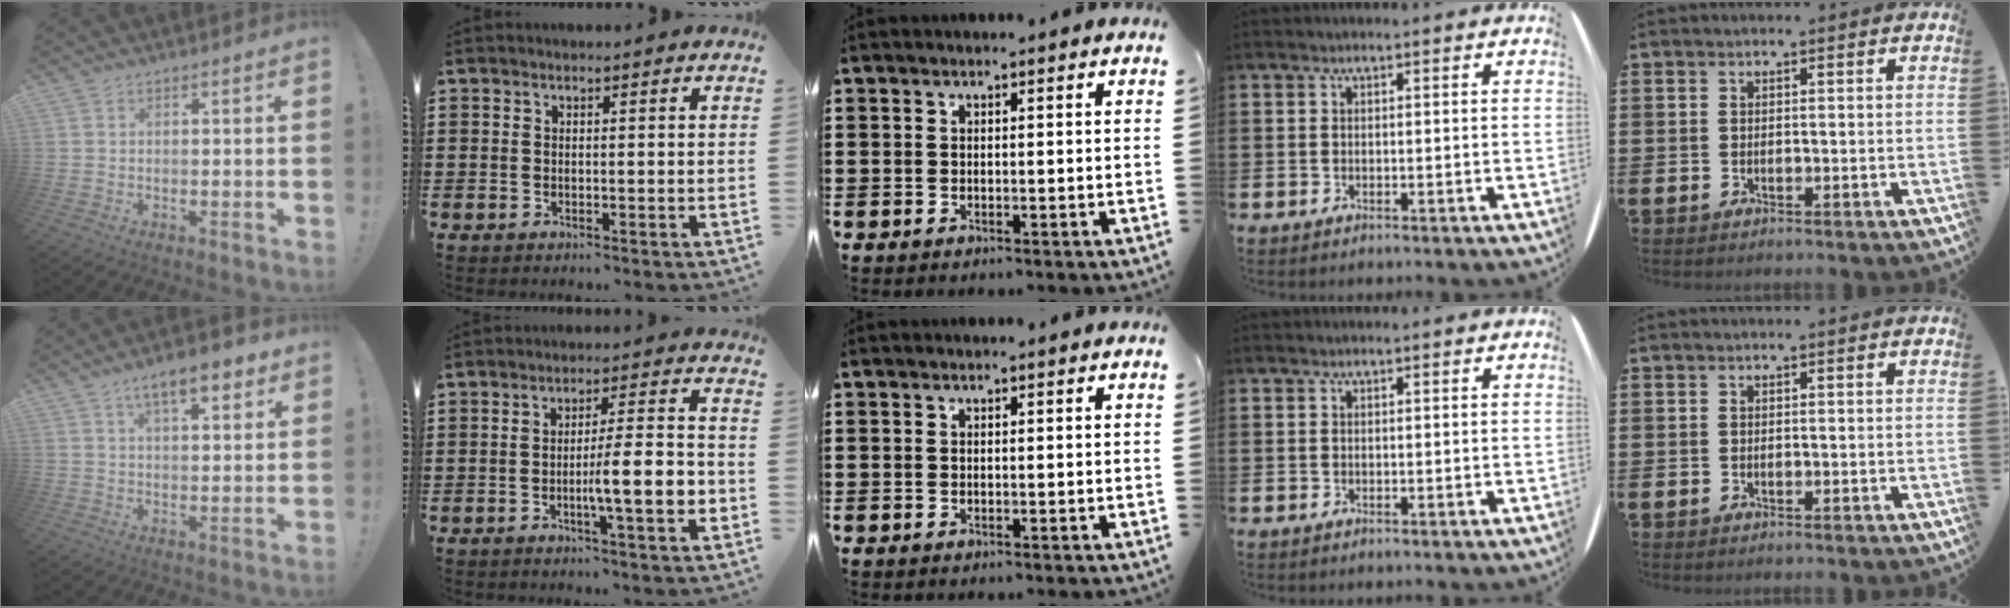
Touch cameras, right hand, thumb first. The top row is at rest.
{"thumb": {"total": 9.3, "force": [5.1, 3.2, 7.1], "torque": [-0.099, -0.020, 0.083]}, "index": {"total": 8.4, "force": [-2.3, 1.1, 8.0], "torque": [-0.124, -0.003, -0.040]}}